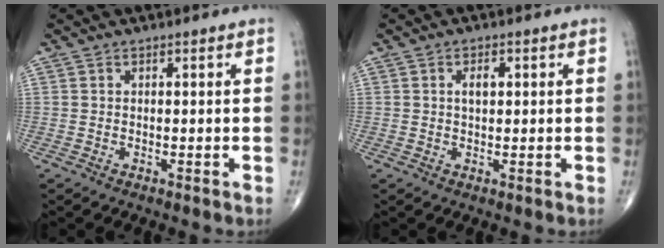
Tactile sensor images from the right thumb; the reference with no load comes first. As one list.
[{"total": 2.4, "force": [0.6, 1.3, 1.9], "torque": [-0.031, 0.001, 0.009]}]